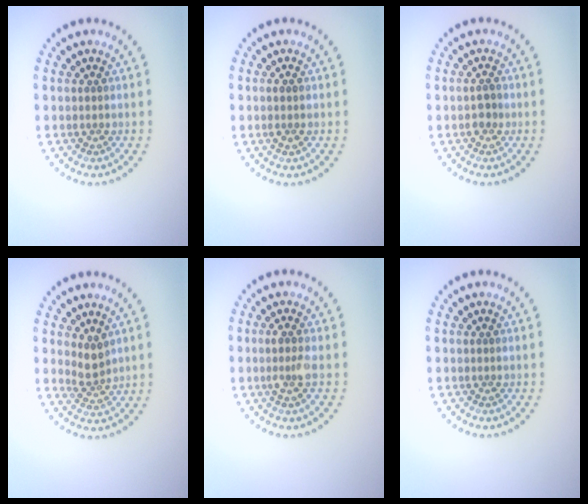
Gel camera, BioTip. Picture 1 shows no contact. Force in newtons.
{"total": 1.0, "press": 0.9, "slide": 0.4}
{"total": 1.3, "press": 1.2, "slide": 0.4}
{"total": 2.1, "press": 1.6, "slide": 1.4}
{"total": 1.7, "press": 1.4, "slide": 0.9}
{"total": 0.0}